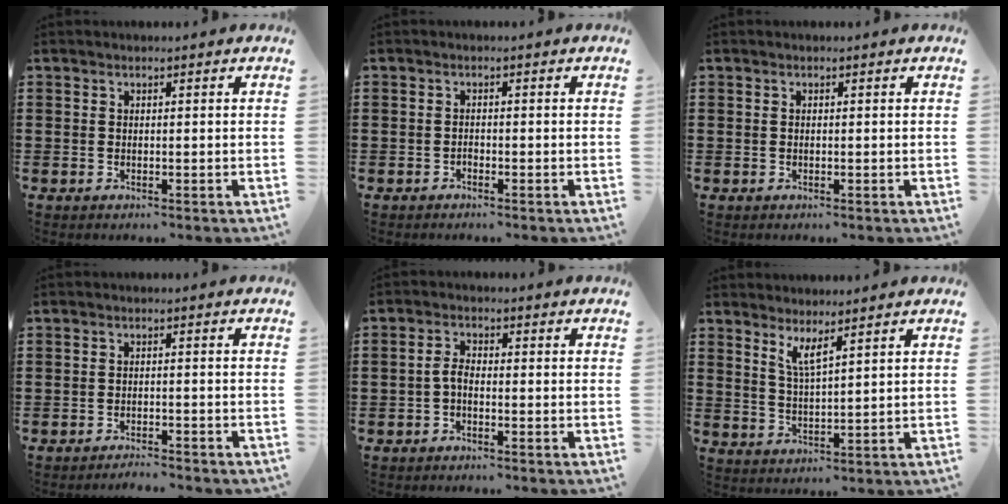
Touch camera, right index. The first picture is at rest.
{"total": 0.7, "force": [-0.6, 0.3, 0.2], "torque": [-0.005, -0.001, -0.012]}
{"total": 0.0}
{"total": 2.2, "force": [-2.1, -0.1, 0.2], "torque": [-0.008, 0.001, -0.045]}
{"total": 2.3, "force": [-1.1, 0.9, 1.8], "torque": [-0.050, -0.001, -0.026]}
{"total": 3.3, "force": [2.4, 0.3, 2.1], "torque": [-0.048, 0.001, 0.043]}